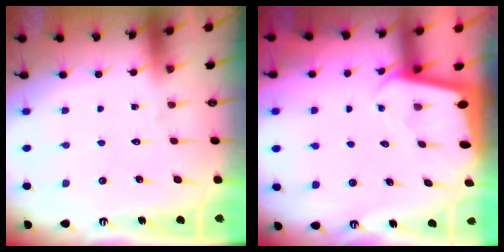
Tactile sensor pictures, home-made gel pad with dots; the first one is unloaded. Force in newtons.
{"total": 1.9, "press": 1.9, "slide": 0.0}